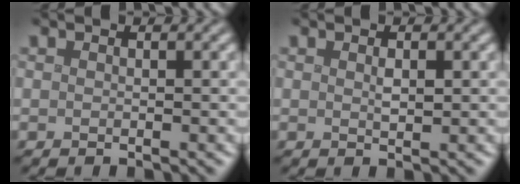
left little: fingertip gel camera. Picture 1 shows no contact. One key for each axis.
{"total": 1.1, "fx": 0.3, "fy": 0.5, "fz": 1.0, "tx": -0.019, "ty": -0.001, "tz": 0.006}